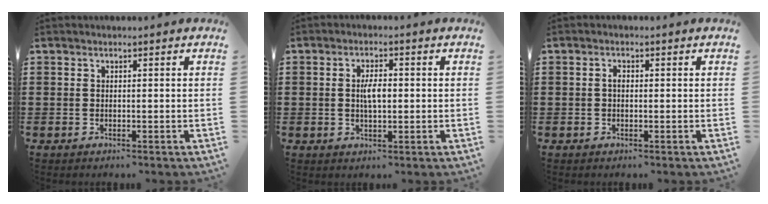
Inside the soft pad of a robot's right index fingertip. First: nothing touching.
{"total": 3.6, "force": [0.2, 1.4, 3.3], "torque": [-0.064, 0.005, 0.002]}
{"total": 1.2, "force": [0.0, 0.6, 1.1], "torque": [-0.020, 0.003, -0.002]}